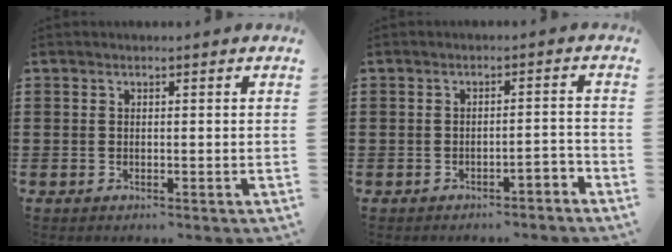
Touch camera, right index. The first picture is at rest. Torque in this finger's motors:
{"motor_torque": [0.04, -0.02, 0.04, 0.01]}